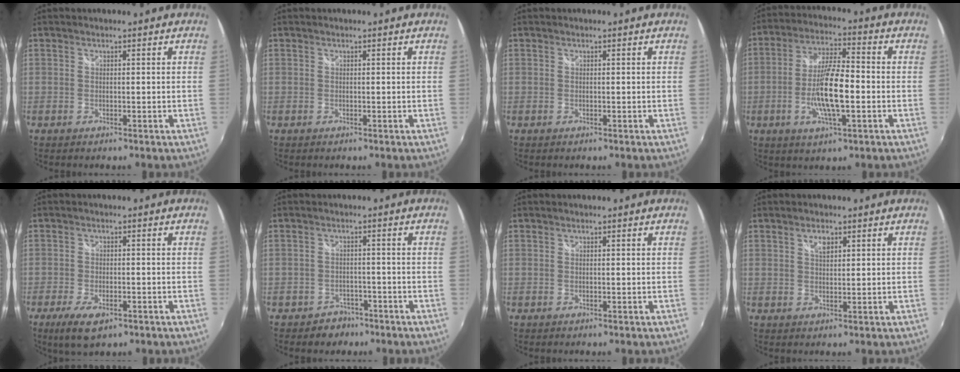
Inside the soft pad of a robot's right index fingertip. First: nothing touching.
{"total": 0.0}
{"total": 0.0}
{"total": 11.3, "force": [-2.8, 2.6, 10.6], "torque": [-0.207, -0.003, -0.052]}
{"total": 6.8, "force": [-4.1, 2.7, 4.7], "torque": [-0.112, -0.023, -0.071]}
{"total": 4.5, "force": [-3.2, 3.2, 0.1], "torque": [-0.017, 0.008, -0.048]}
{"total": 0.0}
{"total": 2.6, "force": [1.4, 1.3, 1.7], "torque": [-0.028, 0.003, 0.023]}